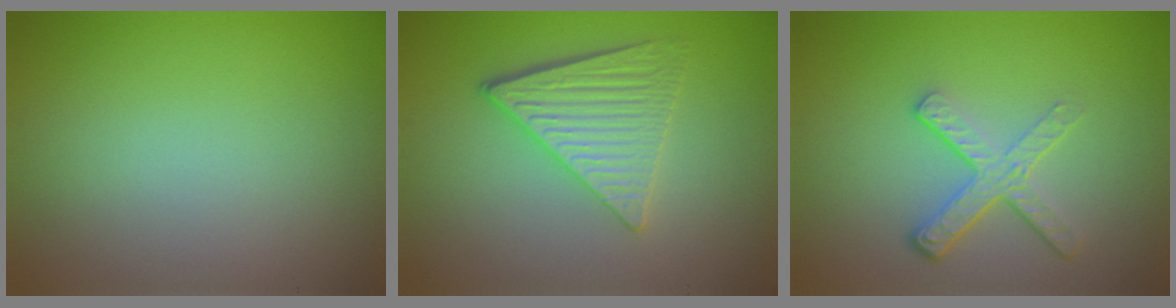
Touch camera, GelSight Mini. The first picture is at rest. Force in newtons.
{"total": 4.1, "press": 3.5, "slide": 2.1}
{"total": 3.9, "press": 2.6, "slide": 2.9}